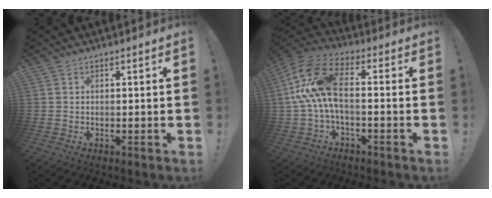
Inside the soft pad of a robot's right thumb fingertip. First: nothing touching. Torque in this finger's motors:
{"motor_torque": [0.31, 0.34, 0.82, -0.20, 0.49]}